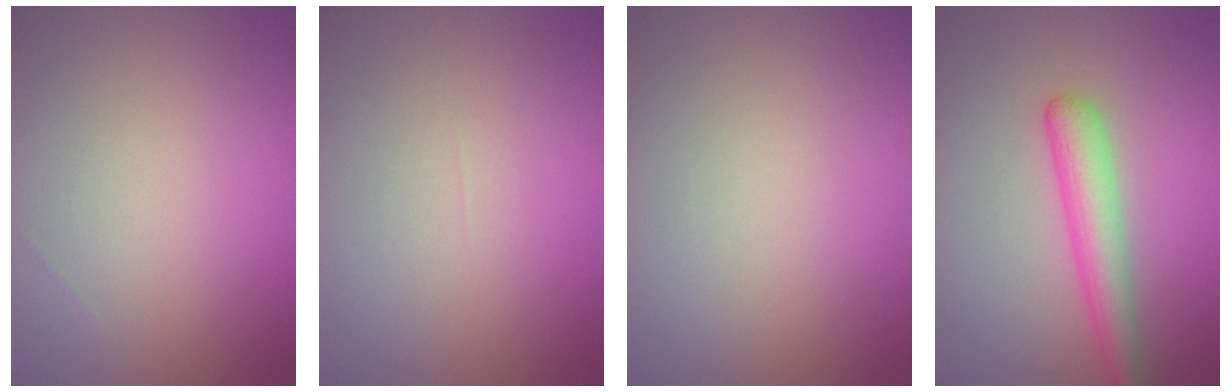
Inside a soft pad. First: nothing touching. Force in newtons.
{"total": 0.0}
{"total": 0.0}
{"total": 3.8, "press": 3.8, "slide": 0.2}